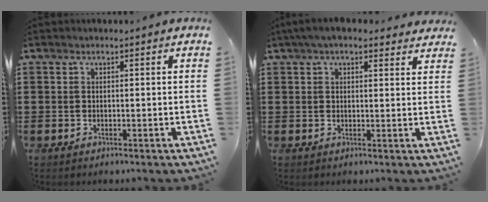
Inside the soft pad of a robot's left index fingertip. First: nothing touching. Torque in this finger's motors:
{"motor_torque": [1.08, -1.06, 0.71, 0.17]}